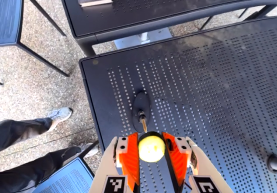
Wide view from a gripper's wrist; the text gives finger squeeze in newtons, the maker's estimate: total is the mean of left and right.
{"total": 10.7, "left": 10.7, "right": 10.7}